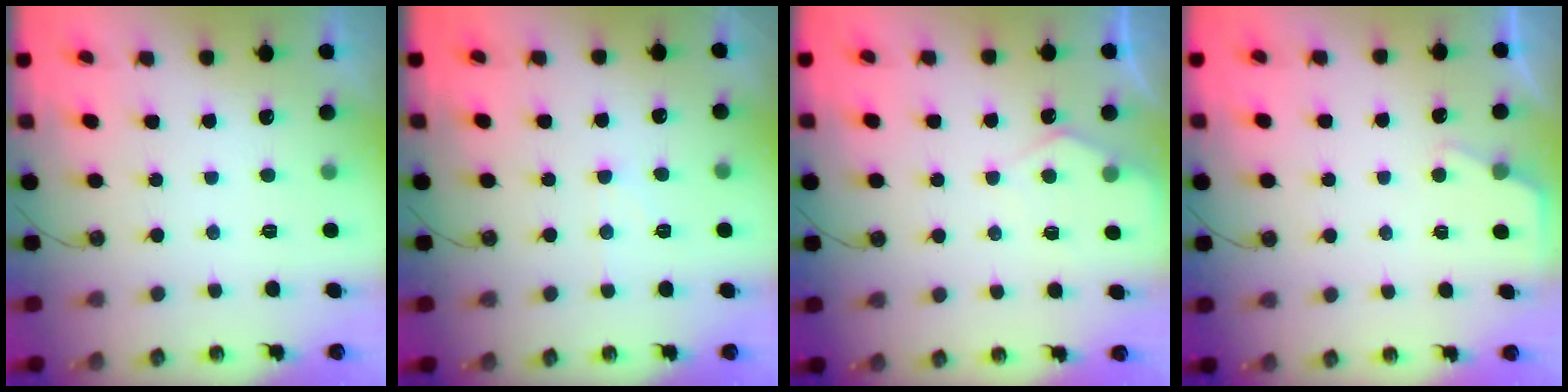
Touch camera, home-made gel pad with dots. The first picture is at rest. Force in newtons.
{"total": 7.2, "press": 7.2, "slide": 0.7}
{"total": 5.8, "press": 5.8, "slide": 0.6}
{"total": 2.3, "press": 2.3, "slide": 0.3}